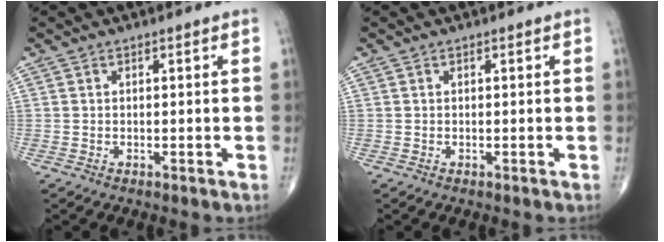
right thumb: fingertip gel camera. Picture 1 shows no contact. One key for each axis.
{"total": 0.0}